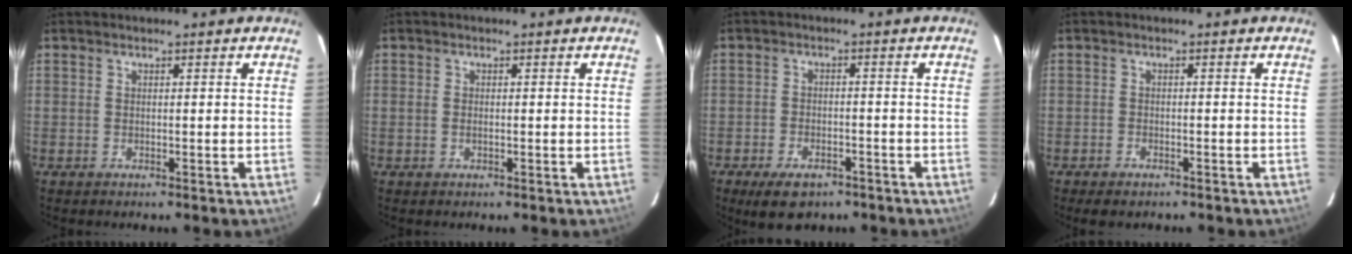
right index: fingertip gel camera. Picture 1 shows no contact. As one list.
[{"total": 1.1, "force": [-0.2, 0.7, 0.8], "torque": [-0.016, 0.000, -0.005]}, {"total": 7.3, "force": [-4.9, 3.6, 4.1], "torque": [-0.093, -0.008, -0.070]}, {"total": 2.4, "force": [-1.7, 1.1, 1.3], "torque": [-0.036, -0.007, -0.026]}]